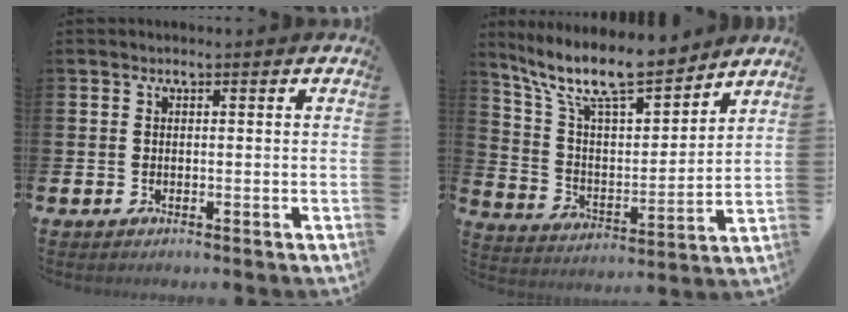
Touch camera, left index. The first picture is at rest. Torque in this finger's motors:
{"motor_torque": [0.56, -1.03, 1.06, 0.21]}